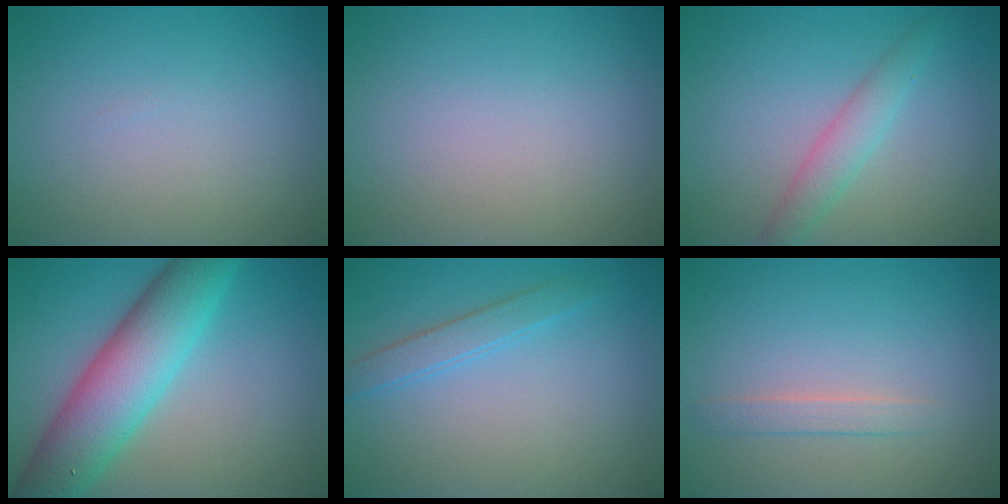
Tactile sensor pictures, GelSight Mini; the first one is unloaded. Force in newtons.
{"total": 0.0}
{"total": 2.9, "press": 2.9, "slide": 0.1}
{"total": 8.8, "press": 8.8, "slide": 0.2}
{"total": 1.9, "press": 1.9, "slide": 0.1}
{"total": 1.3, "press": 1.3, "slide": 0.1}